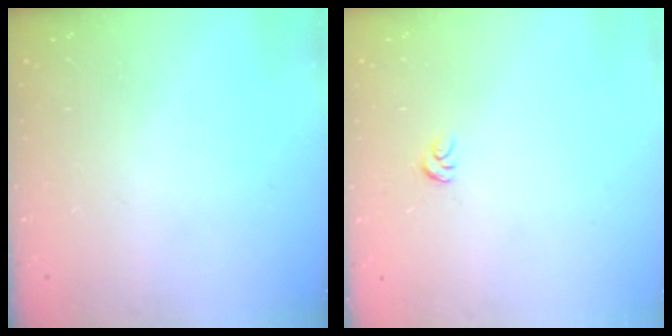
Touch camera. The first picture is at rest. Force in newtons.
{"total": 3.1, "press": 3.1, "slide": 0.2}